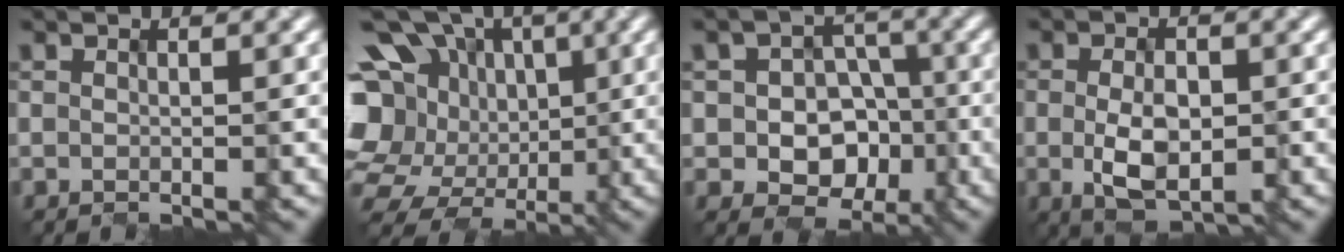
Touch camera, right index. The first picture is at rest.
{"total": 16.7, "force": [1.0, 14.6, 8.1], "torque": [-0.208, 0.023, 0.020]}
{"total": 7.0, "force": [-1.9, 5.5, 3.9], "torque": [-0.038, -0.010, -0.029]}
{"total": 4.7, "force": [-1.0, 2.5, 3.8], "torque": [-0.076, -0.004, -0.010]}